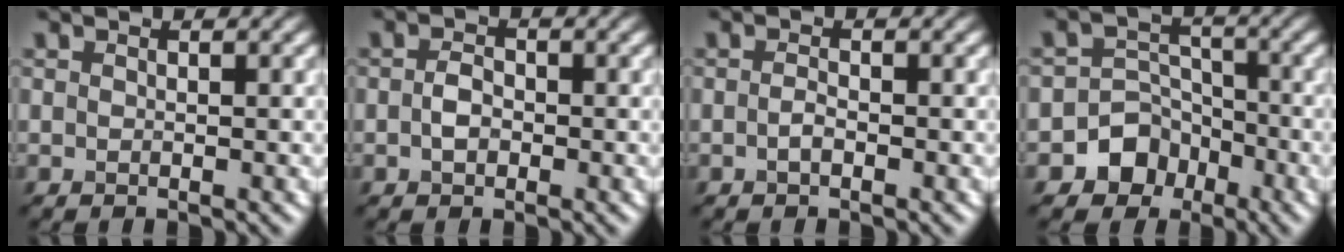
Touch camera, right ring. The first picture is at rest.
{"total": 1.9, "force": [-0.3, 1.3, 1.3], "torque": [-0.027, 0.001, -0.010]}
{"total": 1.0, "force": [-0.4, 0.4, 0.8], "torque": [-0.019, 0.000, -0.010]}
{"total": 5.6, "force": [-3.1, 4.6, 1.1], "torque": [0.017, 0.002, -0.072]}